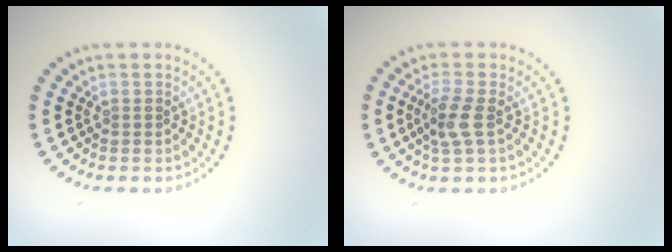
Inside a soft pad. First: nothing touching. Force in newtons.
{"total": 2.7, "press": 2.4, "slide": 1.1}